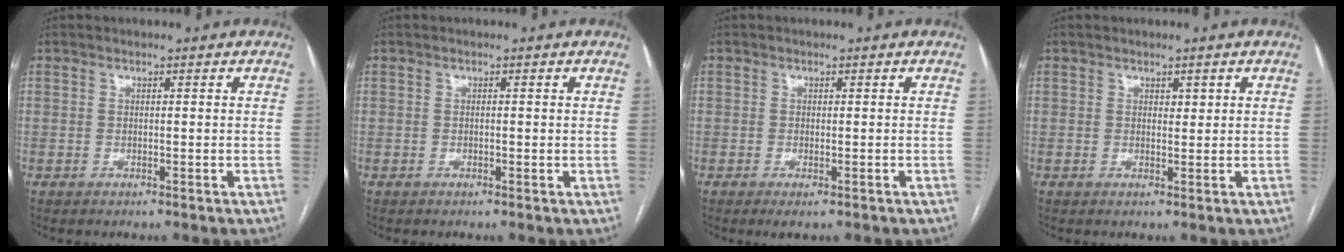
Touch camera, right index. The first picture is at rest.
{"total": 0.6, "force": [-0.1, 0.2, 0.5], "torque": [-0.009, 0.000, -0.001]}
{"total": 1.5, "force": [-1.0, 0.2, 1.1], "torque": [-0.014, -0.003, -0.013]}
{"total": 0.8, "force": [0.5, 0.5, 0.5], "torque": [-0.002, -0.001, 0.006]}